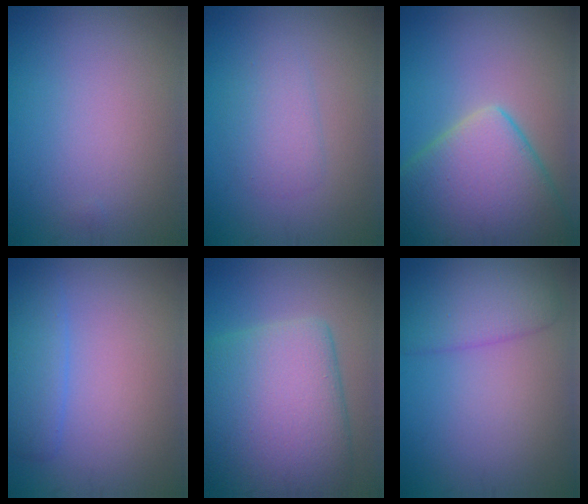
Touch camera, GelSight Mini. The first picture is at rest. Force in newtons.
{"total": 1.9, "press": 1.9, "slide": 0.1}
{"total": 10.1, "press": 10.1, "slide": 0.6}
{"total": 2.5, "press": 2.5, "slide": 0.2}
{"total": 10.5, "press": 10.5, "slide": 0.4}
{"total": 4.3, "press": 4.3, "slide": 0.2}